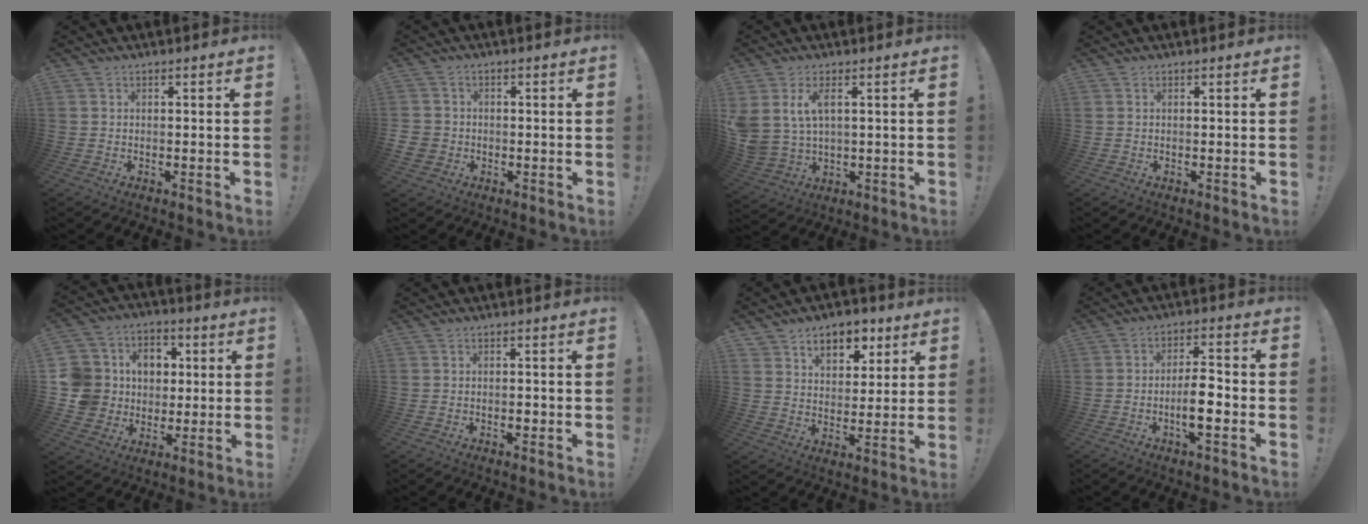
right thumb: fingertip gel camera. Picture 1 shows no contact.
{"total": 4.3, "force": [-0.9, 4.0, 1.2], "torque": [-0.037, 0.006, -0.016]}
{"total": 8.1, "force": [3.6, 4.4, 5.8], "torque": [-0.121, -0.014, 0.071]}
{"total": 0.0}
{"total": 13.6, "force": [1.0, 13.0, 4.0], "torque": [-0.068, 0.004, 0.051]}
{"total": 1.4, "force": [-0.7, 0.9, 0.8], "torque": [-0.003, -0.003, -0.015]}
{"total": 10.1, "force": [5.9, 6.7, 4.8], "torque": [-0.070, -0.028, 0.111]}
{"total": 9.0, "force": [-2.9, 2.6, 8.1], "torque": [-0.142, 0.006, -0.056]}